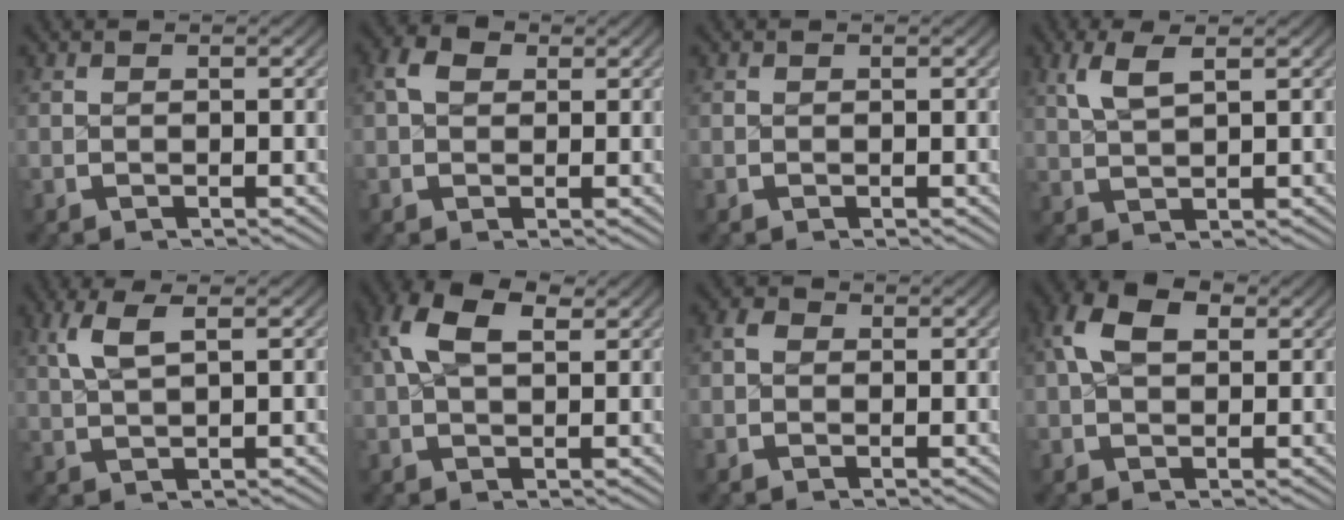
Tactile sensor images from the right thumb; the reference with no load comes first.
{"total": 2.8, "force": [1.3, 1.9, 1.7], "torque": [-0.031, 0.001, 0.020]}
{"total": 0.0}
{"total": 3.1, "force": [2.1, 0.5, 2.2], "torque": [-0.049, 0.007, 0.049]}
{"total": 3.3, "force": [1.9, 0.7, 2.6], "torque": [-0.055, 0.008, 0.044]}
{"total": 5.0, "force": [2.5, 2.2, 3.7], "torque": [-0.073, 0.007, 0.046]}
{"total": 1.5, "force": [0.3, 1.2, 0.8], "torque": [-0.014, -0.001, 0.001]}
{"total": 5.1, "force": [2.2, 2.9, 3.6], "torque": [-0.070, 0.003, 0.039]}